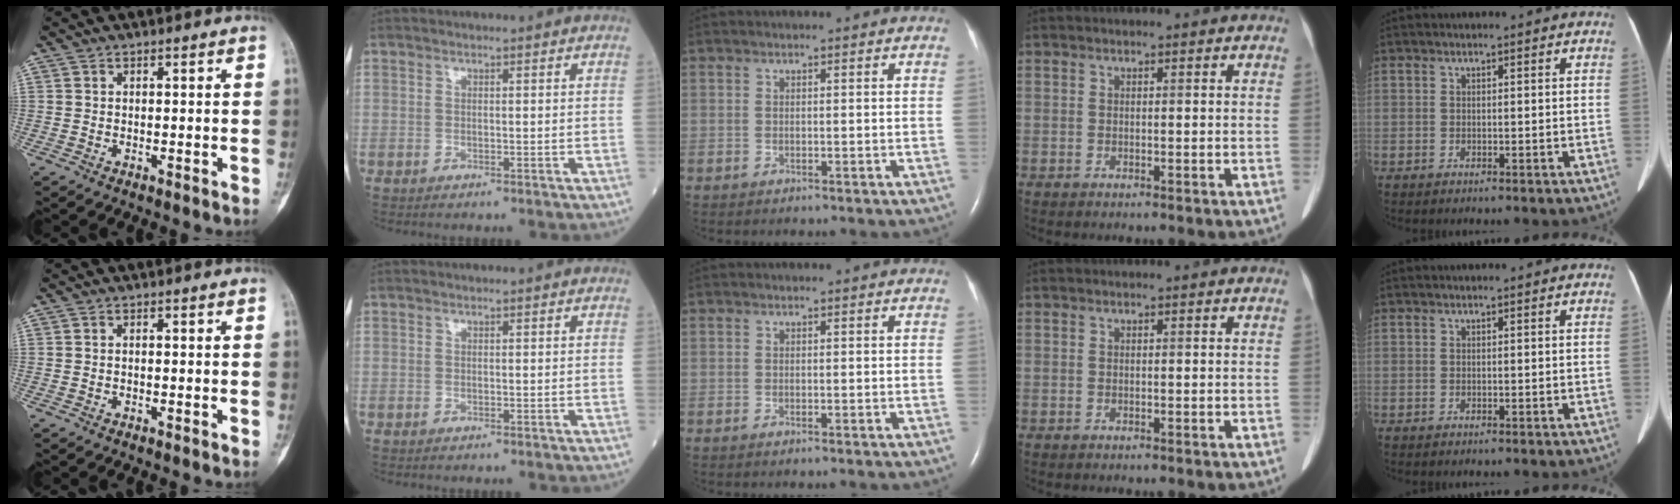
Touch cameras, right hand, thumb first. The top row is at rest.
{}